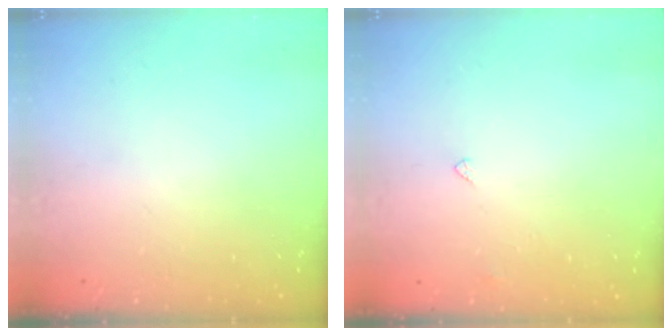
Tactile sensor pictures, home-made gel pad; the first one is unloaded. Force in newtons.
{"total": 2.8, "press": 2.7, "slide": 0.4}